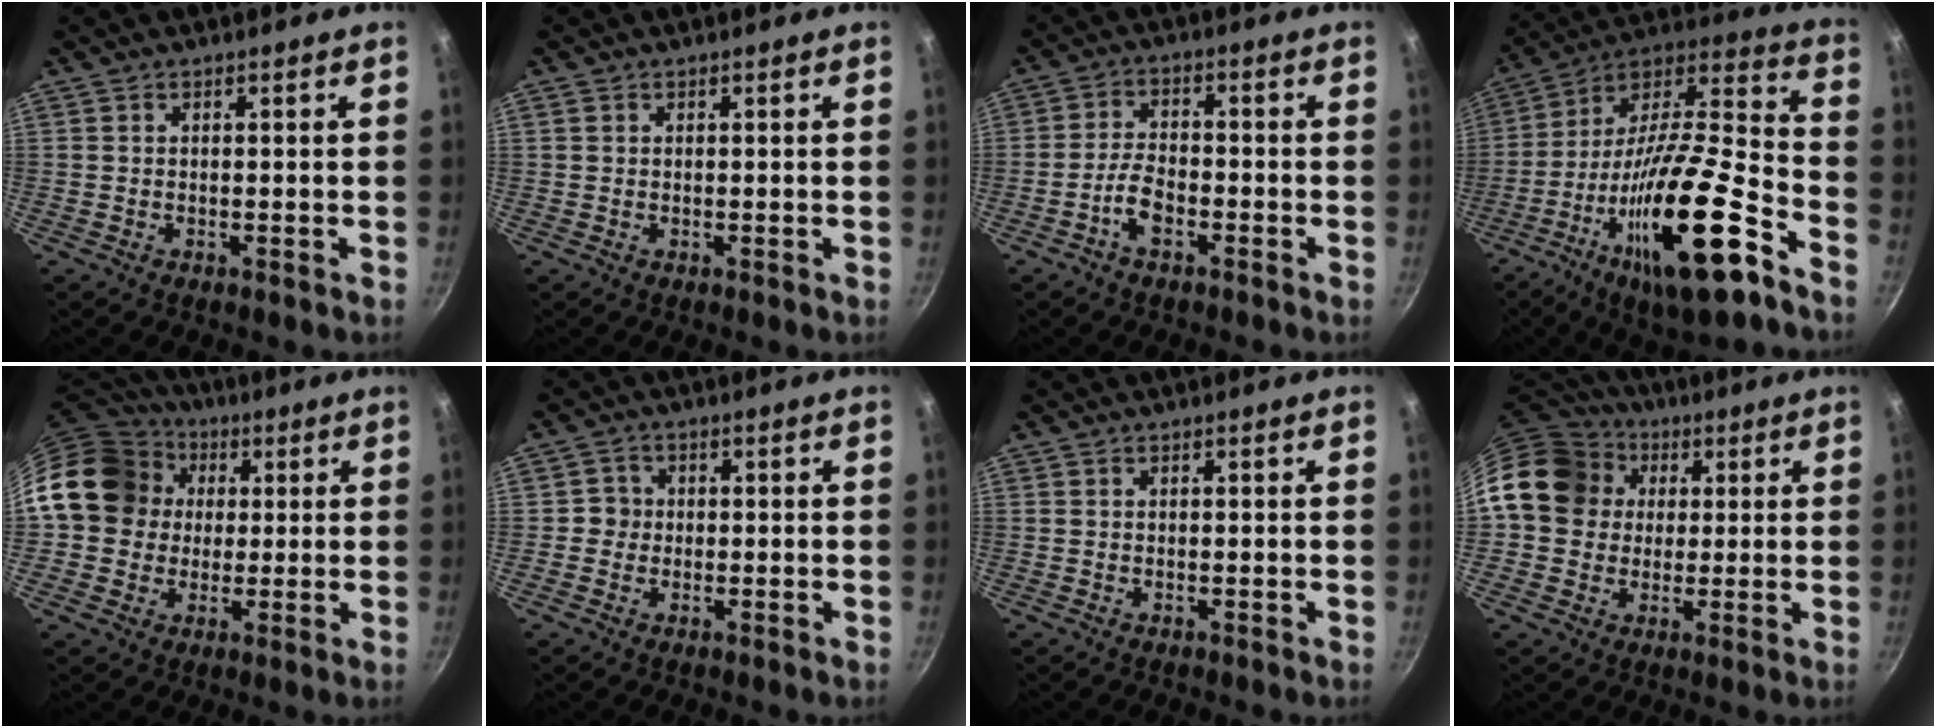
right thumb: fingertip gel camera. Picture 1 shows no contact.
{"total": 0.6, "force": [0.2, 0.5, 0.2], "torque": [-0.004, 0.002, 0.003]}
{"total": 5.1, "force": [-2.6, 2.4, 3.6], "torque": [-0.069, 0.027, -0.054]}
{"total": 28.4, "force": [-13.4, 8.2, 23.7], "torque": [-0.368, 0.054, -0.232]}
{"total": 16.6, "force": [2.1, 14.4, 8.0], "torque": [-0.124, 0.034, 0.026]}
{"total": 3.0, "force": [-0.4, 2.9, 0.5], "torque": [0.015, 0.008, -0.013]}
{"total": 0.0}
{"total": 15.3, "force": [2.7, 13.1, 7.4], "torque": [-0.111, 0.029, 0.033]}